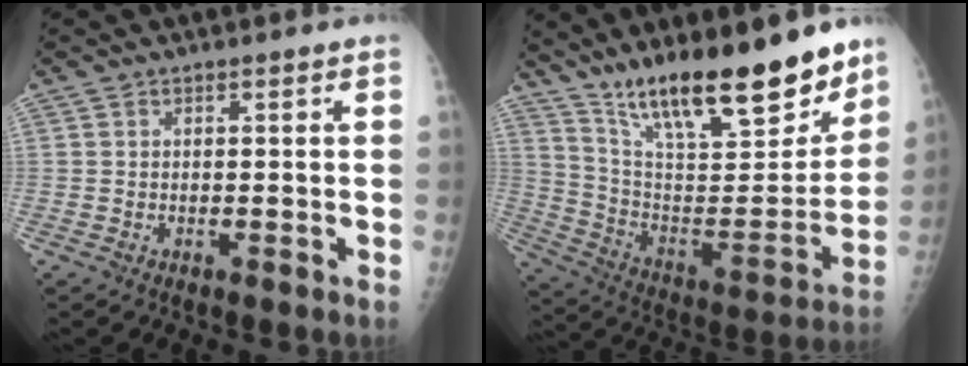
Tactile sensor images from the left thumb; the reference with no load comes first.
{"total": 25.7, "force": [18.5, 6.9, 16.5], "torque": [-0.228, -0.081, 0.313]}